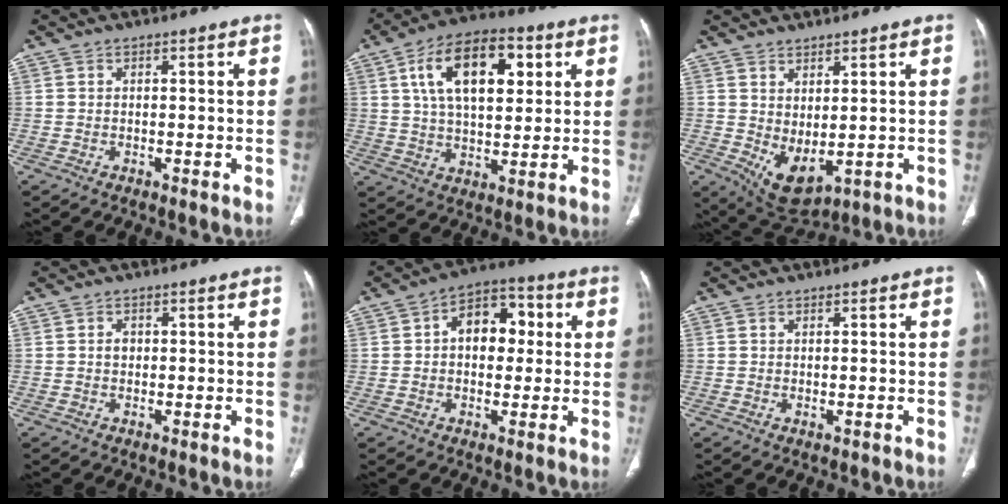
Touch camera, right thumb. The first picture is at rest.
{"total": 17.3, "force": [5.8, 9.2, 13.5], "torque": [-0.198, 0.000, 0.096]}
{"total": 7.2, "force": [0.3, 3.8, 6.1], "torque": [-0.095, -0.015, 0.032]}
{"total": 1.4, "force": [0.1, 1.2, 0.8], "torque": [-0.010, 0.004, 0.002]}
{"total": 11.1, "force": [1.8, 7.4, 8.1], "torque": [-0.083, 0.024, 0.022]}
{"total": 0.7, "force": [-0.1, 0.3, 0.6], "torque": [-0.012, -0.004, 0.001]}